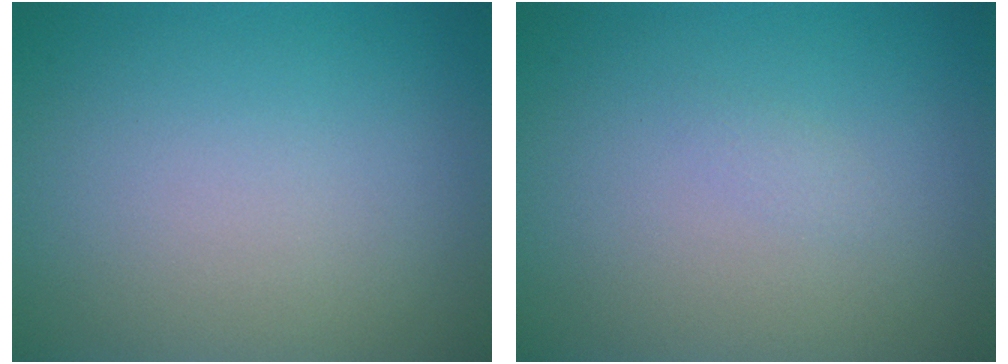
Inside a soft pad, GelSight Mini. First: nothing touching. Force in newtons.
{"total": 0.5, "press": 0.5, "slide": 0.1}